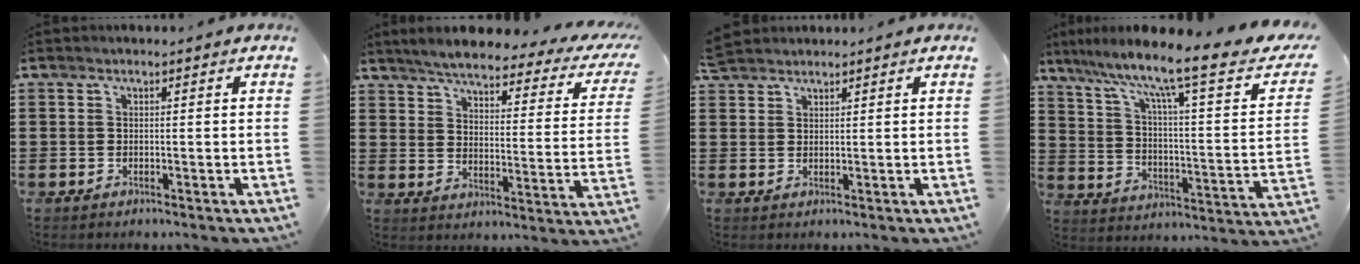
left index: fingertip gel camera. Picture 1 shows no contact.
{"total": 4.5, "force": [4.0, 0.2, 2.1], "torque": [-0.063, -0.028, 0.062]}
{"total": 2.2, "force": [2.1, 0.6, 0.2], "torque": [-0.008, 0.003, 0.043]}
{"total": 9.3, "force": [6.8, 0.4, 6.3], "torque": [-0.135, -0.057, 0.097]}